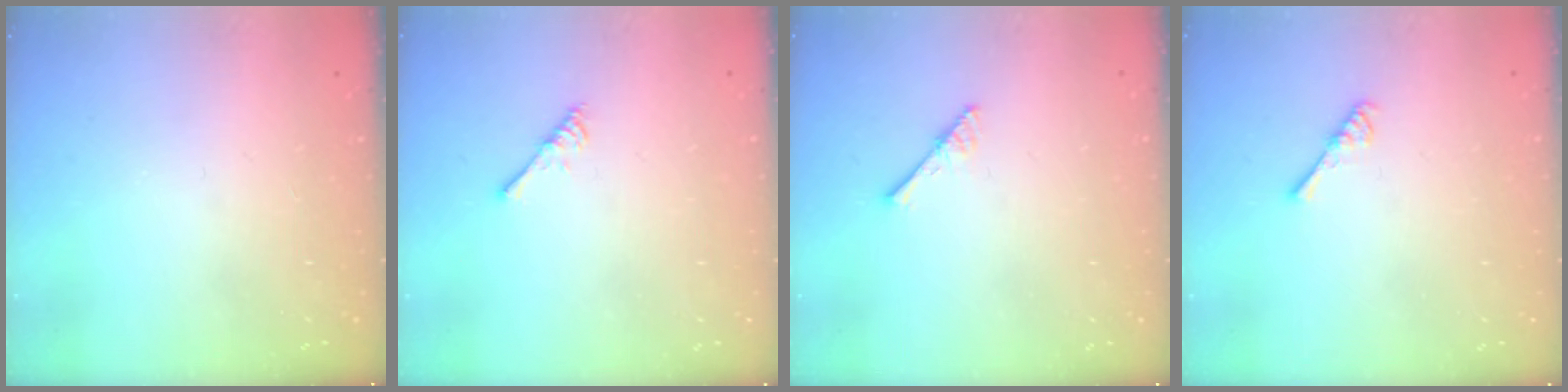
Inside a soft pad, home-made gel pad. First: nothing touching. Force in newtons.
{"total": 2.9, "press": 2.9, "slide": 0.5}
{"total": 3.0, "press": 3.0, "slide": 0.3}
{"total": 2.7, "press": 2.6, "slide": 0.4}